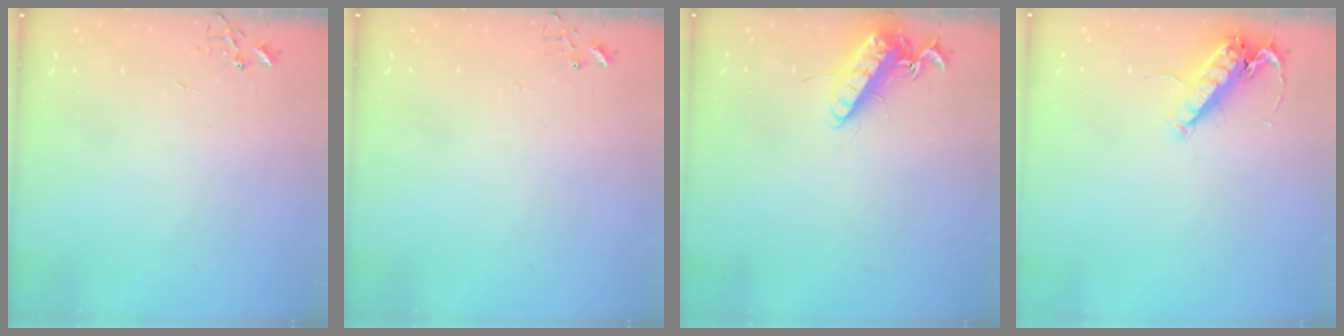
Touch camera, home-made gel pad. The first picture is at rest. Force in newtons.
{"total": 3.9, "press": 3.9, "slide": 0.4}
{"total": 14.3, "press": 14.1, "slide": 2.1}
{"total": 14.1, "press": 14.0, "slide": 1.8}